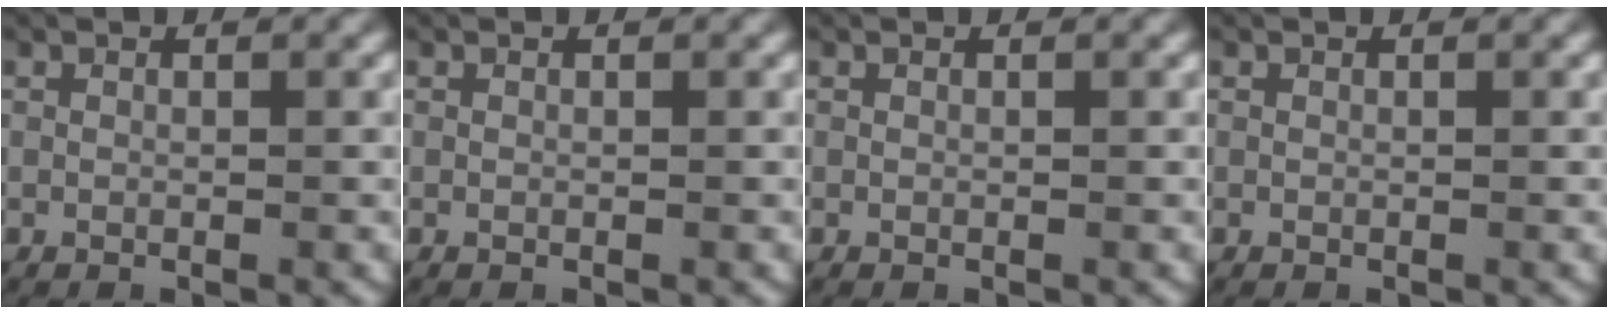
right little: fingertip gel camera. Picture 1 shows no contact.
{"total": 0.0}
{"total": 0.0}
{"total": 0.0}